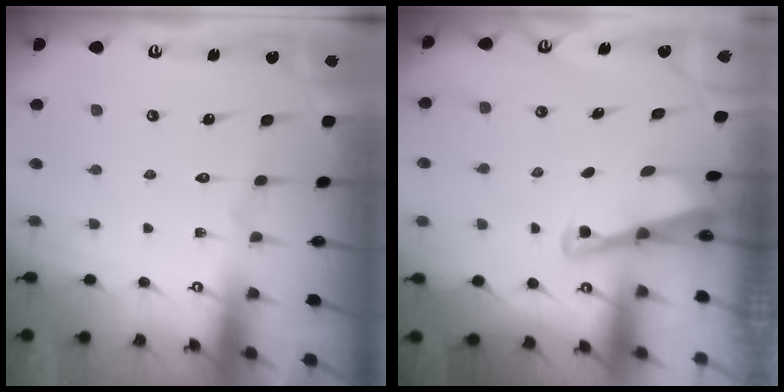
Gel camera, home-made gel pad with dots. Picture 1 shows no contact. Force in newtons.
{"total": 3.0, "press": 3.0, "slide": 0.3}